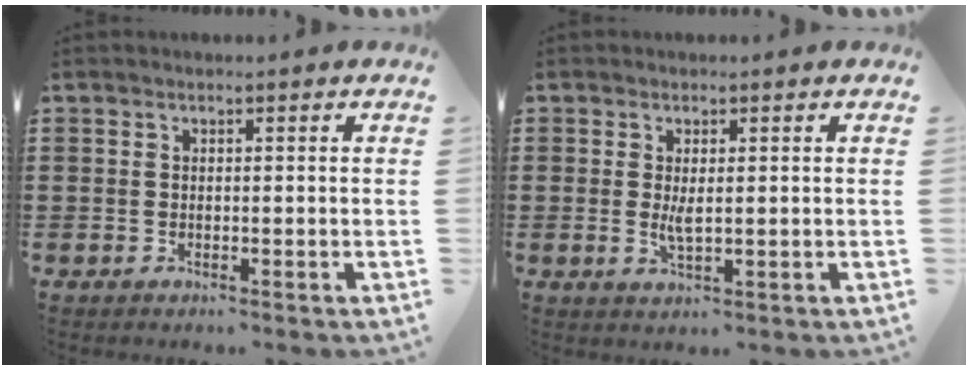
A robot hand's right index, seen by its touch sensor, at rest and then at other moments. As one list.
[{"total": 2.7, "force": [0.2, 0.8, 2.5], "torque": [-0.049, -0.001, 0.003]}]